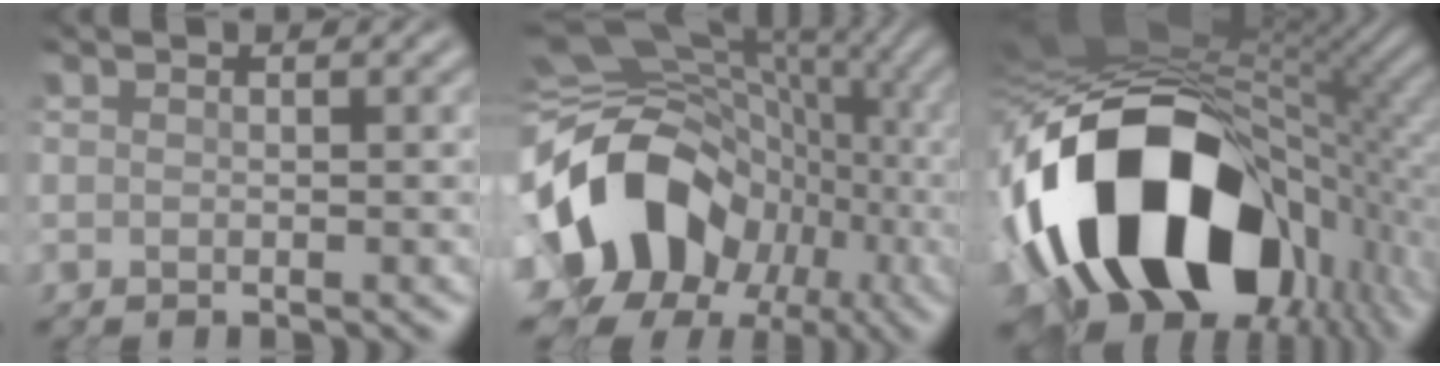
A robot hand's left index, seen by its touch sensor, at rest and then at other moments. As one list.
[{"total": 14.9, "force": [-4.7, 11.6, 8.1], "torque": [-0.159, -0.006, -0.086]}, {"total": 18.4, "force": [-4.9, 11.4, 13.6], "torque": [-0.253, -0.014, -0.075]}]